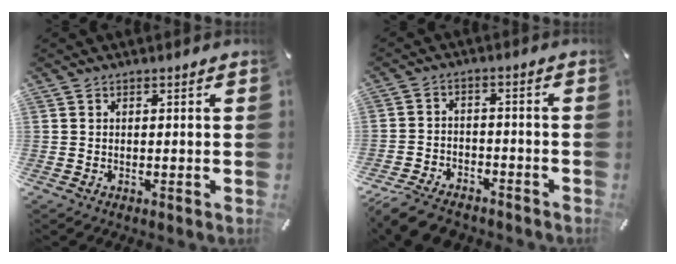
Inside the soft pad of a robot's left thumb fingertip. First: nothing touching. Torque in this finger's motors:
{"motor_torque": [-0.89, 1.22, 0.48, 0.49, 0.05]}